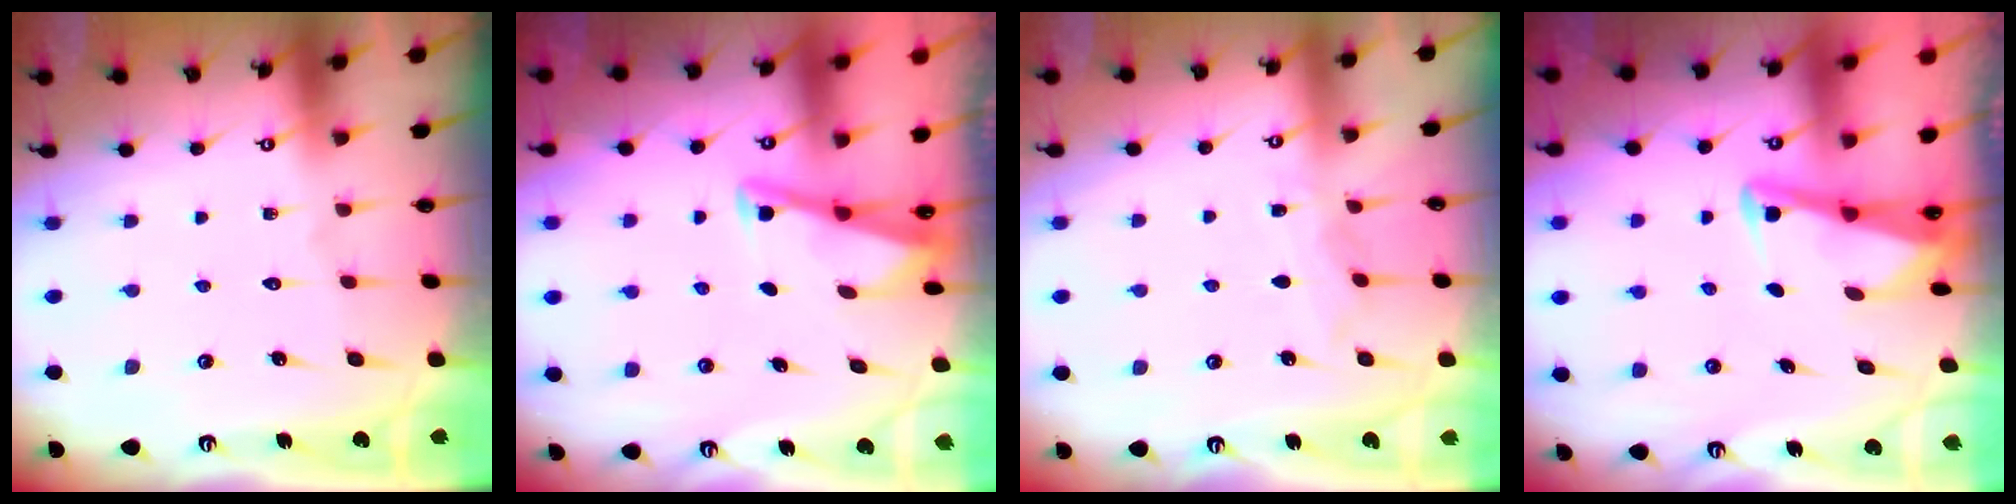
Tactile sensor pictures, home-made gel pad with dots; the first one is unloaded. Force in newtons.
{"total": 2.8, "press": 2.8, "slide": 0.4}
{"total": 4.7, "press": 4.7, "slide": 0.6}
{"total": 2.8, "press": 2.8, "slide": 0.4}